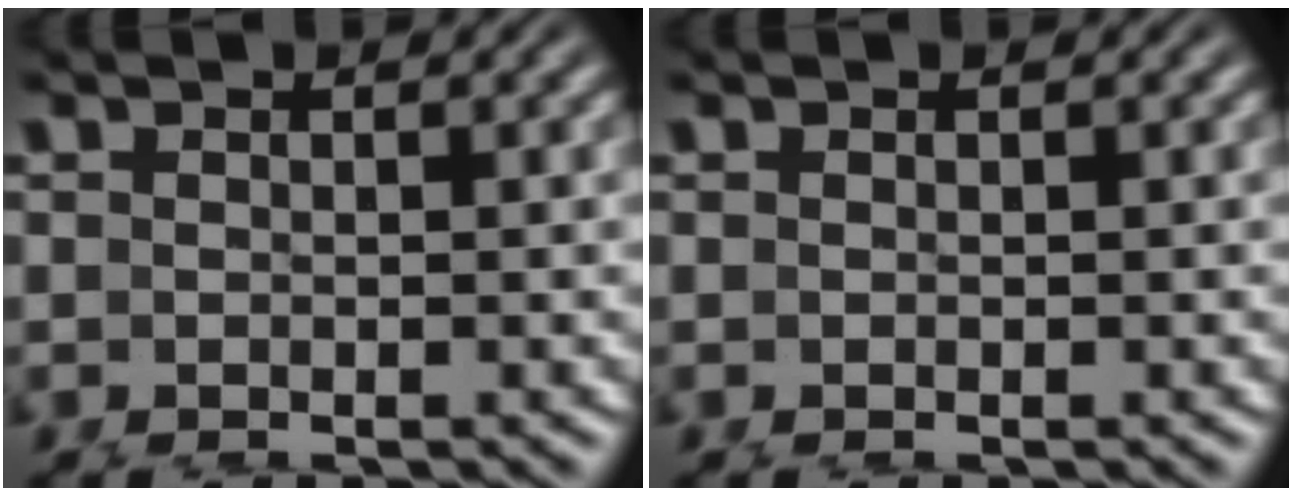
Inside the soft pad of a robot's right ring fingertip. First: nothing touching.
{"total": 0.0}